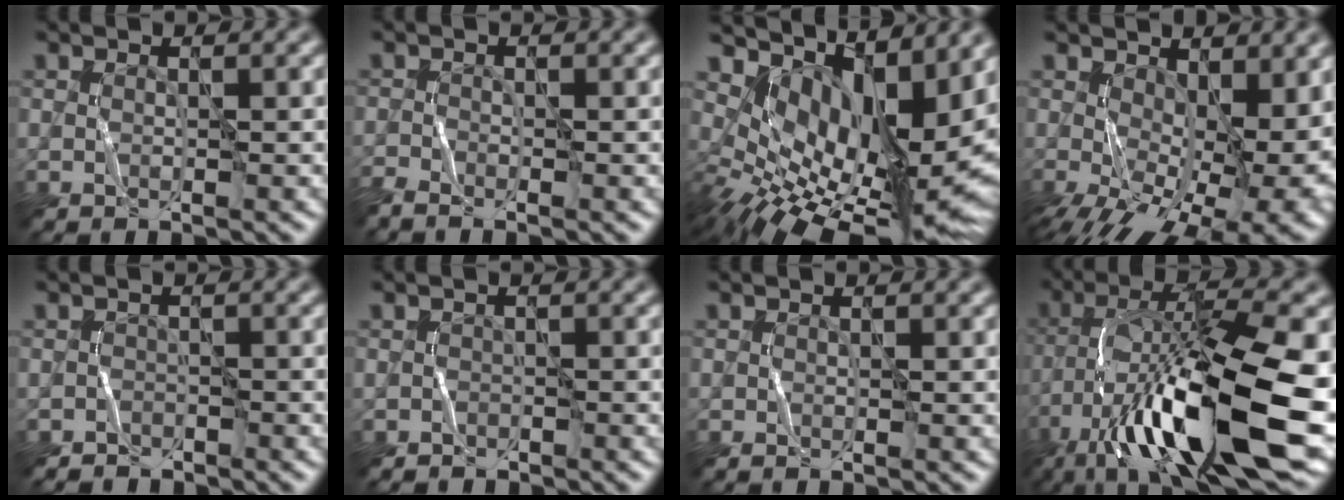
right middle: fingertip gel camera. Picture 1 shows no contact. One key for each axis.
{"total": 1.4, "fx": -1.3, "fy": 0.0, "fz": 0.5, "tx": -0.016, "ty": -0.006, "tz": -0.025}
{"total": 14.5, "fx": 2.6, "fy": 7.4, "fz": 12.3, "tx": -0.195, "ty": -0.007, "tz": 0.064}
{"total": 13.0, "fx": -2.0, "fy": 6.8, "fz": 10.9, "tx": -0.170, "ty": -0.030, "tz": -0.007}
{"total": 1.7, "fx": -1.4, "fy": 0.0, "fz": -0.9, "tx": 0.017, "ty": 0.002, "tz": -0.021}
{"total": 1.1, "fx": -0.8, "fy": -0.1, "fz": -0.8, "tx": 0.013, "ty": 0.003, "tz": -0.009}
{"total": 0.0}
{"total": 17.3, "fx": -7.1, "fy": 5.5, "fz": 14.8, "tx": -0.271, "ty": 0.016, "tz": -0.123}